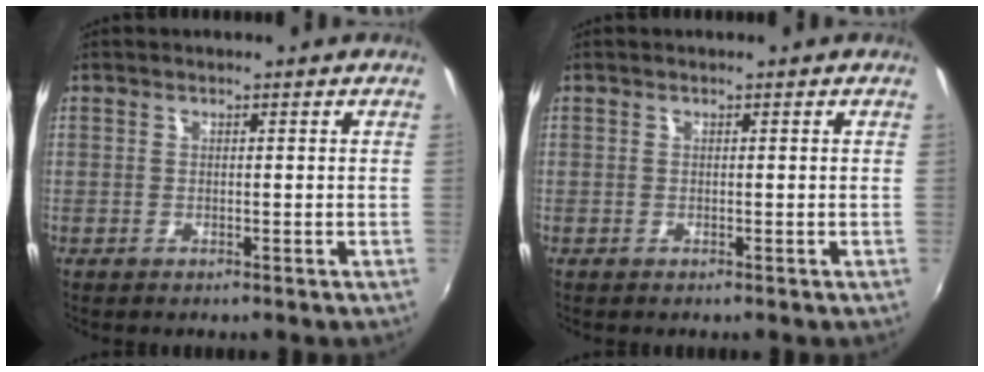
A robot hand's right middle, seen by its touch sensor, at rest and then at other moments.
{"total": 0.0}